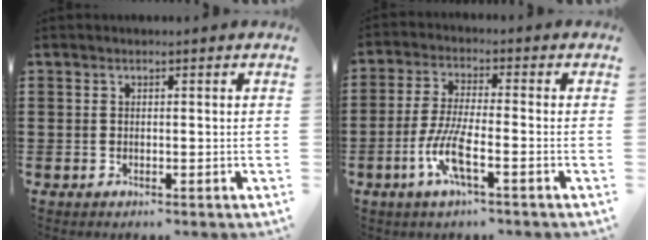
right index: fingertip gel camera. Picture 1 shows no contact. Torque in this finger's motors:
{"motor_torque": [2.14, 0.01, 0.21, 0.15]}